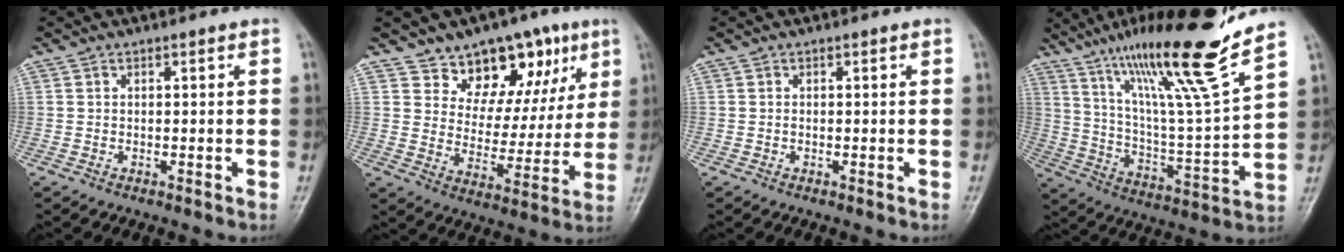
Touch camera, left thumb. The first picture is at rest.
{"total": 15.2, "force": [9.0, 9.6, 7.7], "torque": [-0.045, -0.038, 0.140]}
{"total": 0.0}
{"total": 22.4, "force": [15.6, 1.2, 16.0], "torque": [-0.244, -0.071, 0.271]}